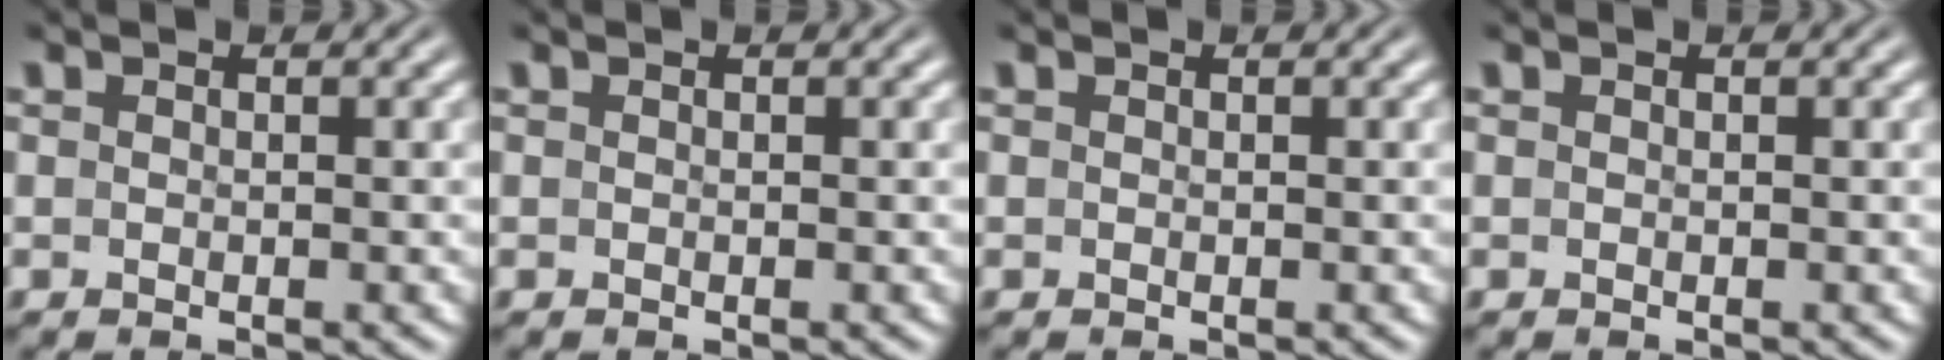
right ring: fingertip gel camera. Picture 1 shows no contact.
{"total": 0.0}
{"total": 0.0}
{"total": 0.0}